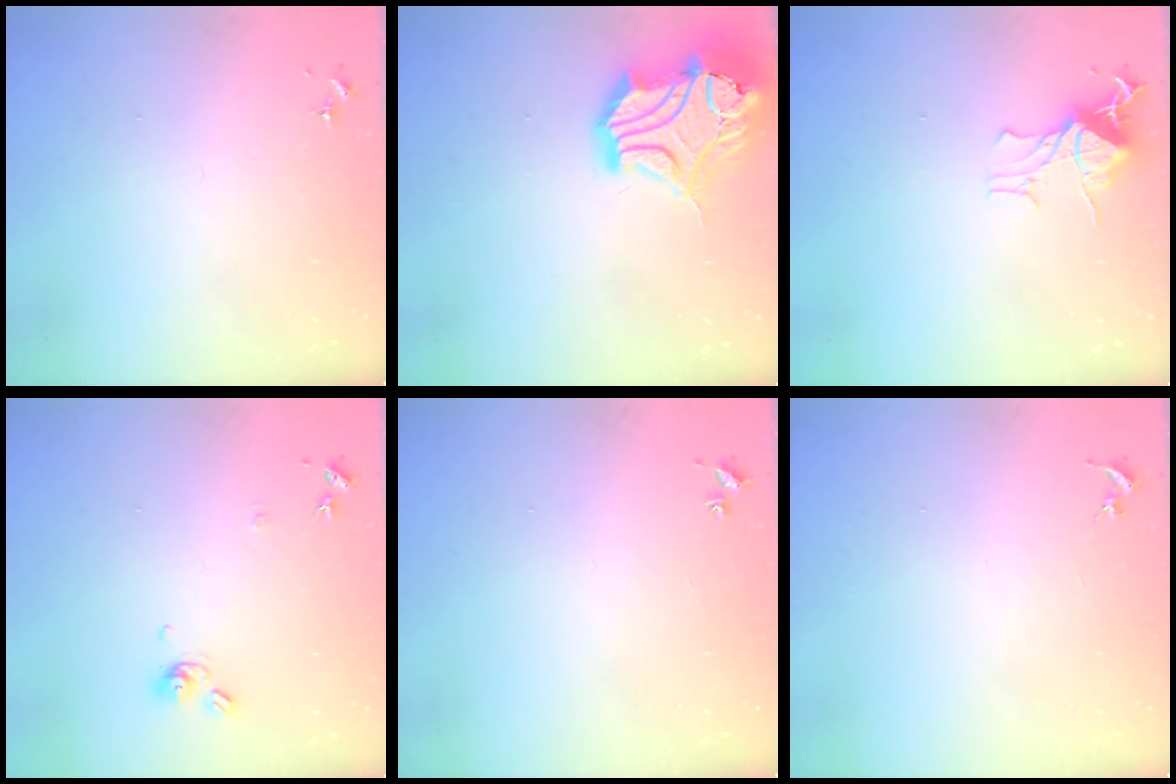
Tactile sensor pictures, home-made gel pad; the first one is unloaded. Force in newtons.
{"total": 19.2, "press": 18.9, "slide": 3.2}
{"total": 11.3, "press": 11.3, "slide": 0.9}
{"total": 7.9, "press": 7.9, "slide": 0.8}
{"total": 1.8, "press": 1.8, "slide": 0.2}
{"total": 0.0}